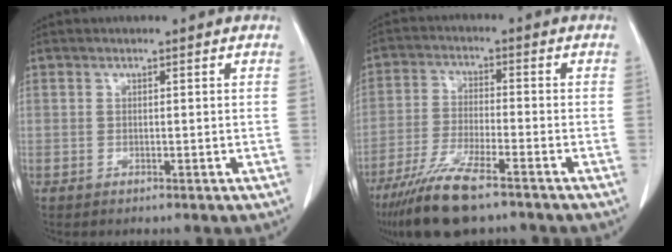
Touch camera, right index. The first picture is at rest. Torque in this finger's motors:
{"motor_torque": [1.11, -1.03, 0.24, 0.16]}